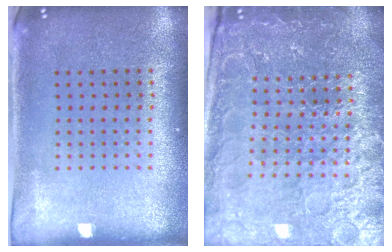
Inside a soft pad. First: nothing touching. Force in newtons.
{"total": 4.9, "press": 4.5, "slide": 1.8}